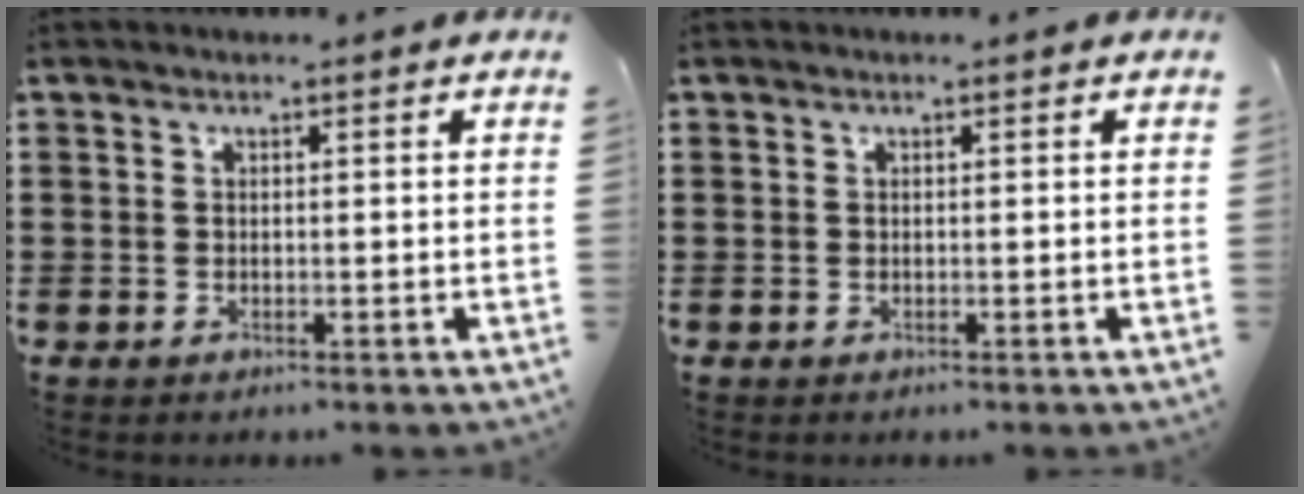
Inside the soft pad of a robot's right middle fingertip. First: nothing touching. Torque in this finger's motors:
{"motor_torque": [-0.03, -0.03, 0.04, -0.01]}